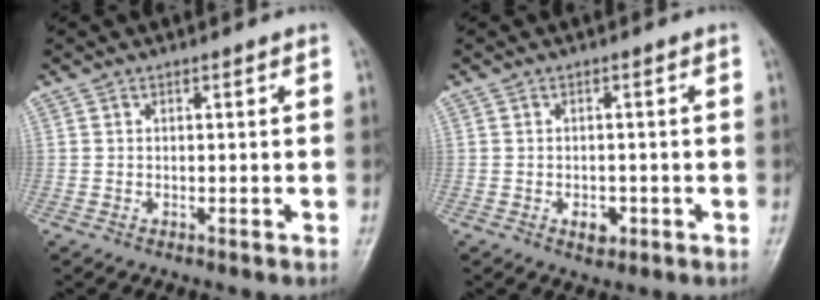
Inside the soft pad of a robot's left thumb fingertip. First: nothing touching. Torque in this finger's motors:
{"motor_torque": [0.29, 0.44, 0.23, 0.04, -0.02]}